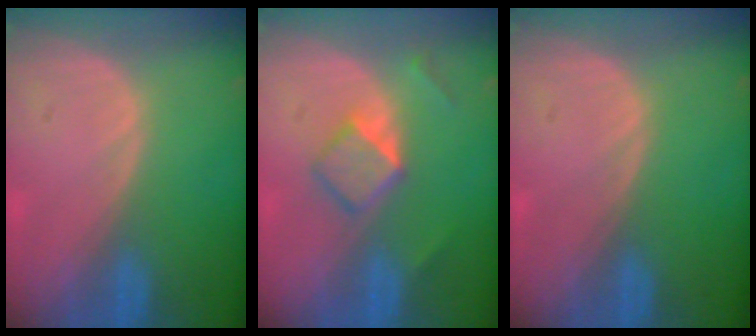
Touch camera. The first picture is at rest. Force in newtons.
{"total": 5.1, "press": 4.5, "slide": 2.3}
{"total": 0.0}